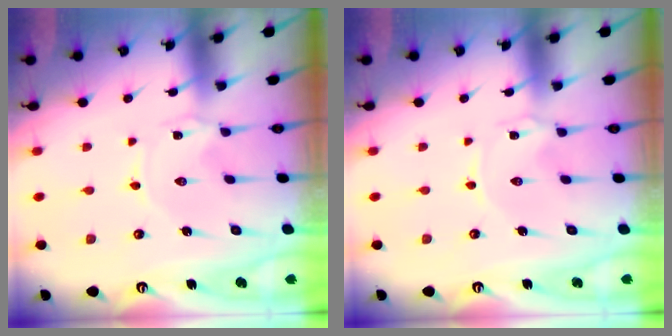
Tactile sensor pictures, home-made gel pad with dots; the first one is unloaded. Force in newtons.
{"total": 0.0}